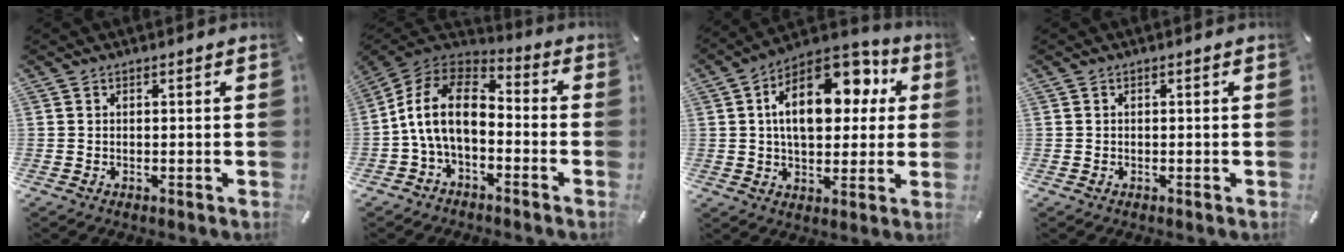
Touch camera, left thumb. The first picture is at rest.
{"total": 13.4, "force": [-2.7, 8.4, 10.2], "torque": [-0.222, 0.022, -0.059]}
{"total": 18.0, "force": [5.8, 10.9, 13.1], "torque": [-0.209, -0.024, 0.096]}
{"total": 0.5, "force": [-0.1, 0.5, 0.2], "torque": [-0.002, 0.003, -0.004]}